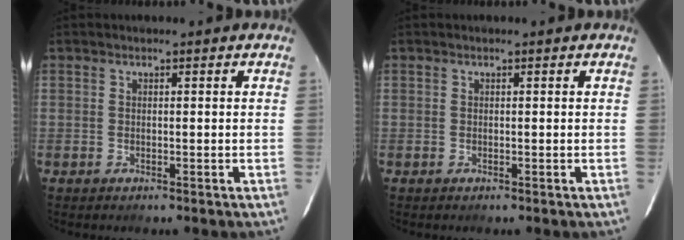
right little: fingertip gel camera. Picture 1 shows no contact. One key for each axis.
{"total": 0.0}